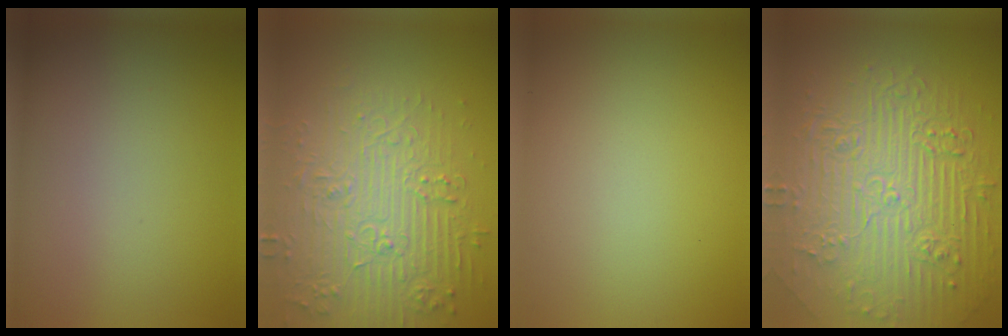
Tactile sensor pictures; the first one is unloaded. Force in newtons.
{"total": 6.2, "press": 5.5, "slide": 2.8}
{"total": 0.0}
{"total": 10.9, "press": 7.3, "slide": 8.2}